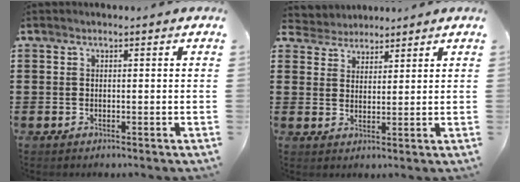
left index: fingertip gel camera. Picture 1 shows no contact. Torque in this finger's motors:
{"motor_torque": [-0.01, -0.01, 0.00, -0.05]}